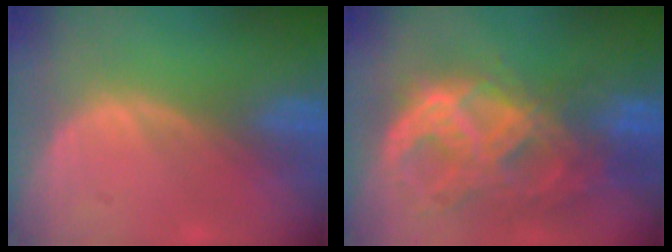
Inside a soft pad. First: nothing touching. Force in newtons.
{"total": 11.4, "press": 9.7, "slide": 6.1}